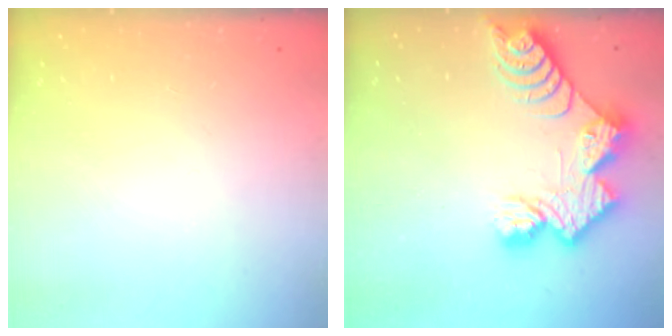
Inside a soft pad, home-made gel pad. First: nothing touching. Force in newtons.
{"total": 11.5, "press": 11.4, "slide": 1.0}